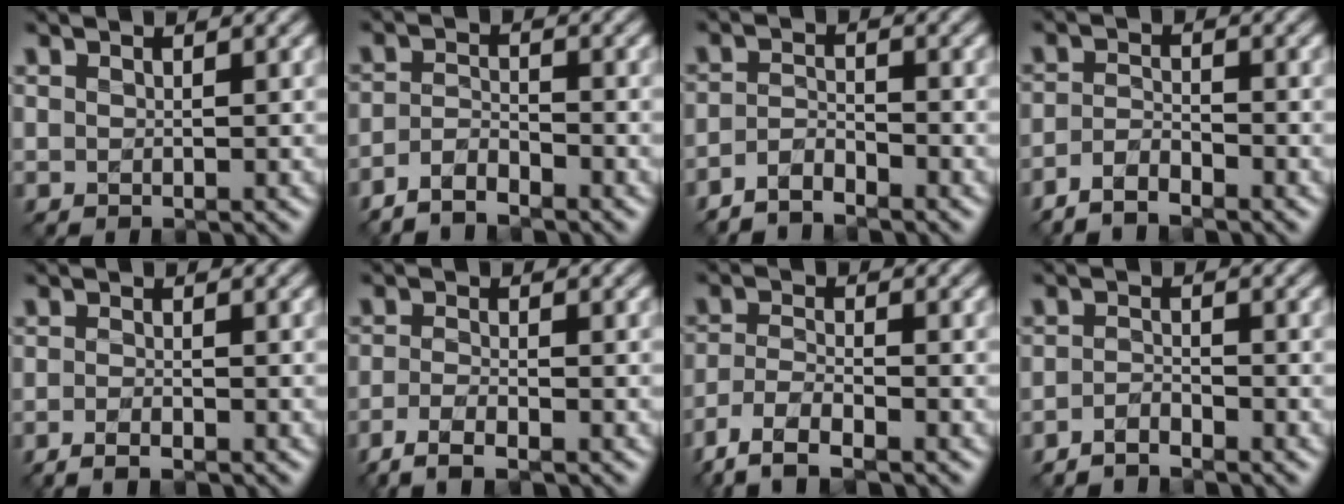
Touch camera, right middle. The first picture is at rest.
{"total": 3.0, "force": [-2.5, 0.7, 1.4], "torque": [-0.030, -0.001, -0.057]}
{"total": 2.4, "force": [-2.2, 0.5, 0.9], "torque": [-0.020, 0.001, -0.050]}
{"total": 2.7, "force": [-2.2, 0.6, 1.4], "torque": [-0.029, 0.000, -0.051]}
{"total": 1.9, "force": [-1.2, 0.5, 1.4], "torque": [-0.025, -0.004, -0.027]}
{"total": 3.3, "force": [-2.3, 0.8, 2.2], "torque": [-0.049, -0.007, -0.051]}
{"total": 4.9, "force": [-3.8, 1.4, 2.8], "torque": [-0.059, -0.008, -0.081]}
{"total": 1.6, "force": [-1.5, 0.3, 0.7], "torque": [-0.012, 0.002, -0.033]}